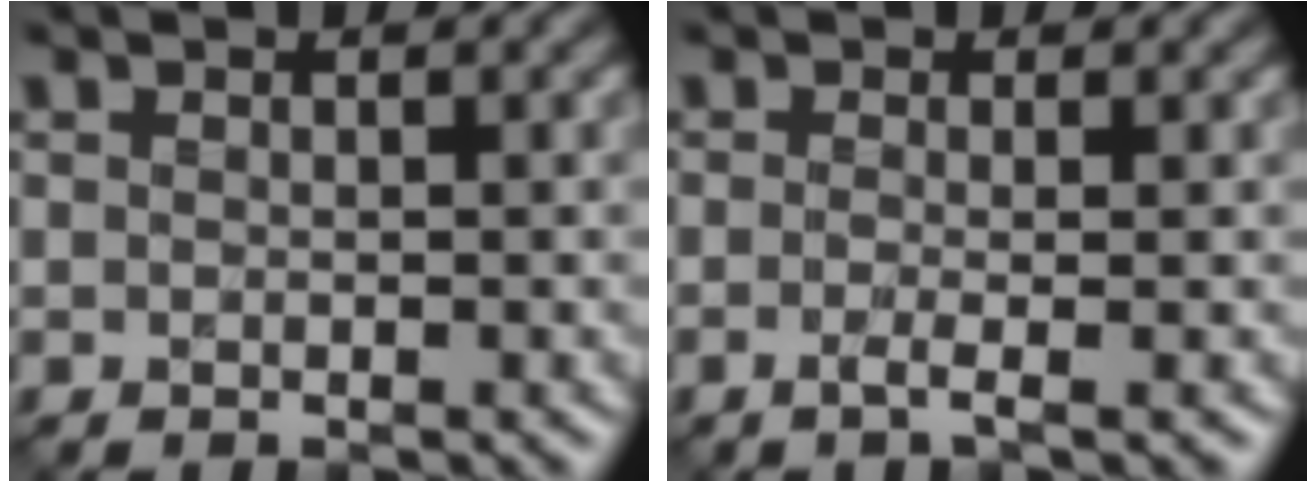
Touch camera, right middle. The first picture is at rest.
{"total": 1.8, "force": [-0.4, 0.5, 1.6], "torque": [-0.027, -0.008, -0.012]}